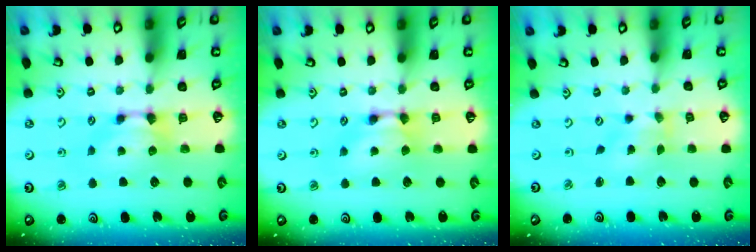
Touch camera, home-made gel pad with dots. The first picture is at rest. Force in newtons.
{"total": 1.5, "press": 1.5, "slide": 0.1}
{"total": 2.7, "press": 2.4, "slide": 1.1}